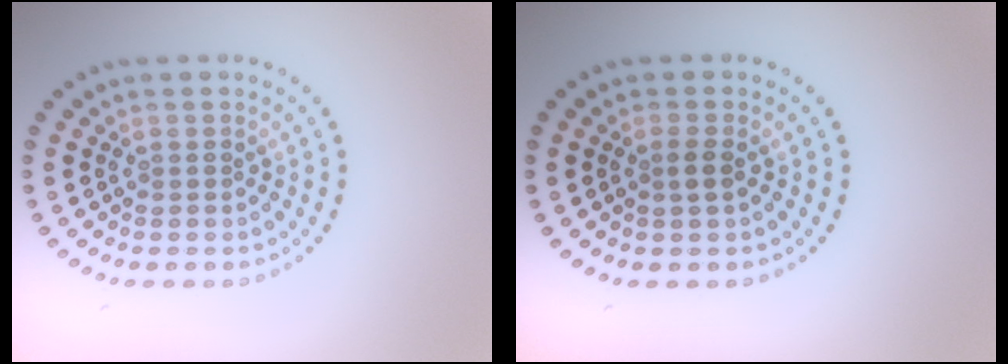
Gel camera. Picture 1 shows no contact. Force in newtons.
{"total": 1.1, "press": 0.9, "slide": 0.7}